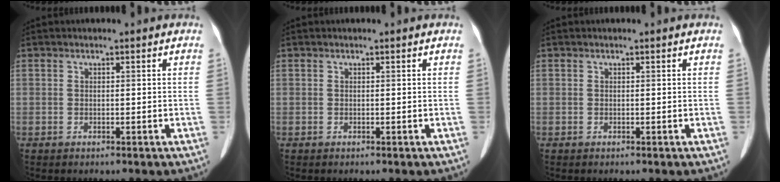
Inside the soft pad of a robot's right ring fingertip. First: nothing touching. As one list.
[{"total": 0.0}, {"total": 0.0}]